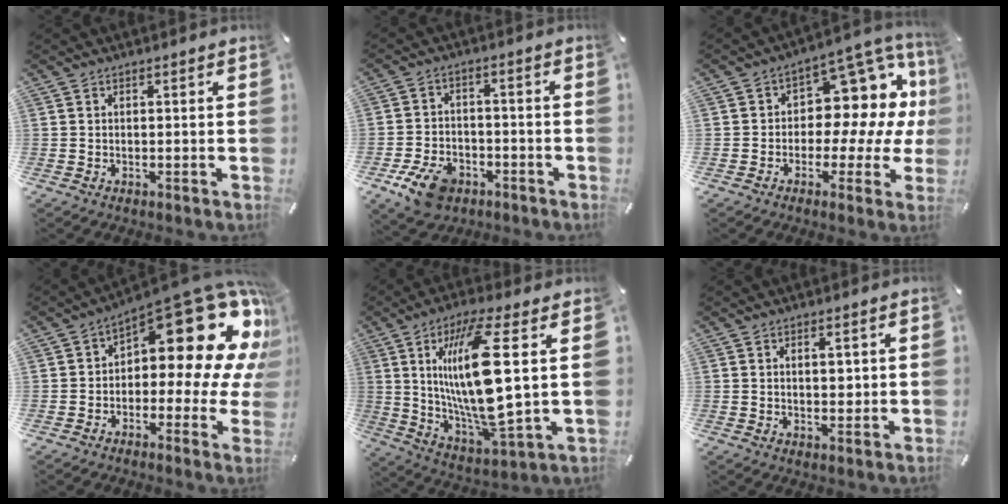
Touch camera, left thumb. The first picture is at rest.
{"total": 9.3, "force": [-5.2, 6.1, 4.7], "torque": [-0.088, 0.025, -0.093]}
{"total": 12.0, "force": [3.9, 8.3, 7.8], "torque": [-0.100, -0.050, 0.068]}
{"total": 21.9, "force": [10.1, 9.9, 16.7], "torque": [-0.213, -0.084, 0.170]}
{"total": 20.6, "force": [4.9, 5.2, 19.3], "torque": [-0.396, -0.029, 0.060]}
{"total": 2.8, "force": [0.7, 1.7, 2.2], "torque": [-0.030, 0.000, 0.007]}